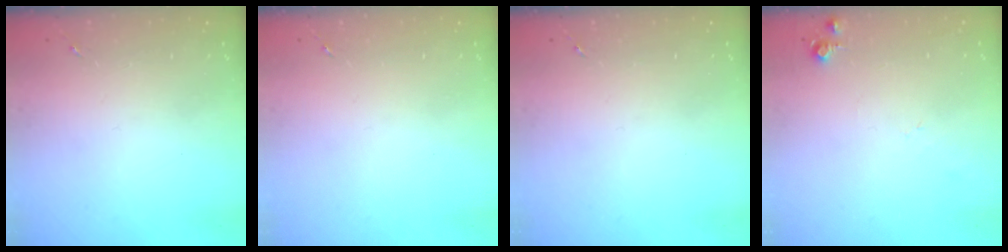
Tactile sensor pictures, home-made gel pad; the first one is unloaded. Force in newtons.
{"total": 0.0}
{"total": 0.0}
{"total": 4.2, "press": 4.2, "slide": 0.6}